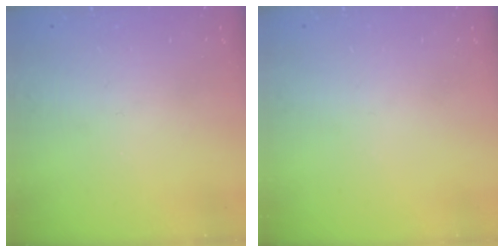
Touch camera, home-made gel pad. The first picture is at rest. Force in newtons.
{"total": 0.0}